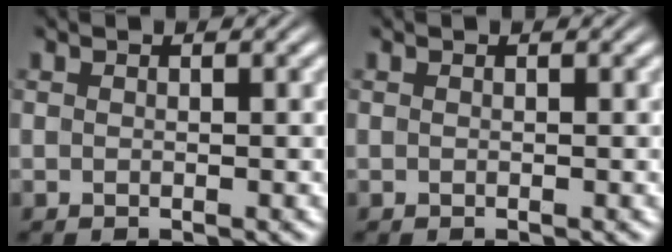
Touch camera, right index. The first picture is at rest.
{"total": 0.0}